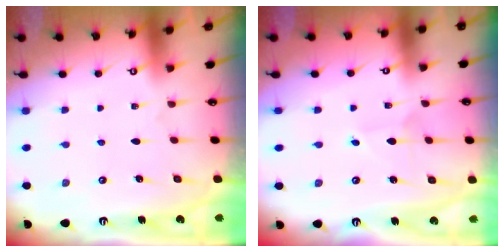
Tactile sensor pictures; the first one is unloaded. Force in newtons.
{"total": 2.7, "press": 2.7, "slide": 0.2}